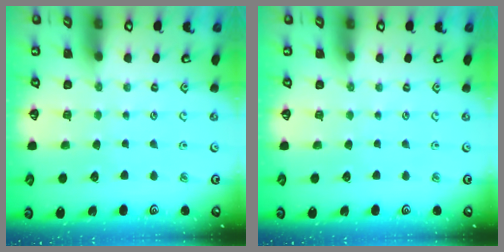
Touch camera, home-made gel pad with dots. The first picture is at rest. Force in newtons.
{"total": 0.0}